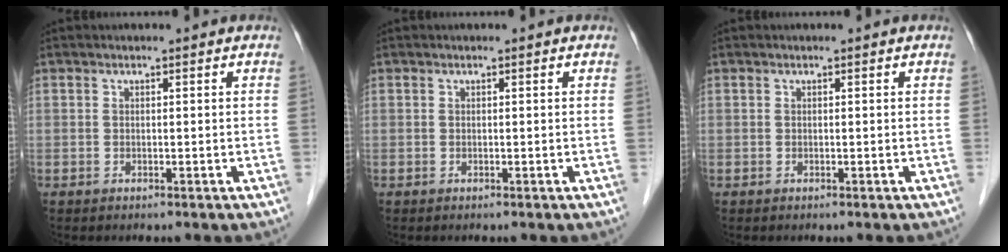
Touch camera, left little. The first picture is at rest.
{"total": 0.0}
{"total": 0.0}